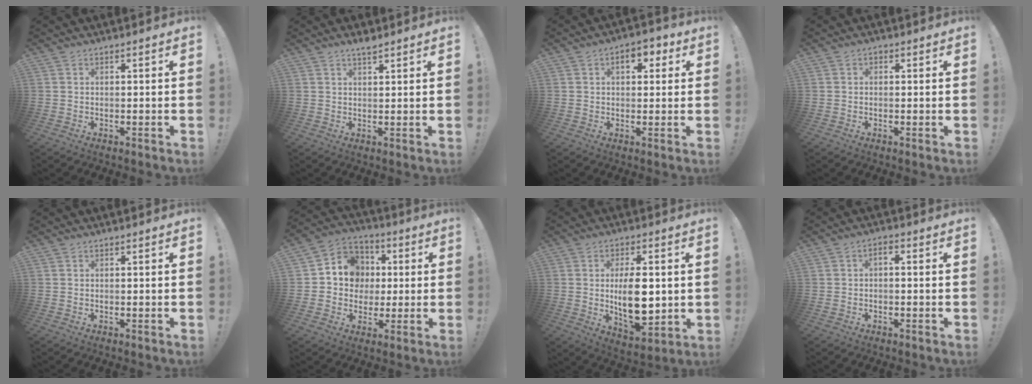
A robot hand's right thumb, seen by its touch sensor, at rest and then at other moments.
{"total": 2.5, "force": [2.1, 0.2, 1.3], "torque": [-0.021, -0.012, 0.036]}
{"total": 5.9, "force": [2.0, 3.5, 4.3], "torque": [-0.048, 0.001, 0.028]}
{"total": 0.6, "force": [0.0, 0.5, 0.4], "torque": [0.002, -0.001, -0.003]}
{"total": 0.0}
{"total": 11.3, "force": [0.6, 10.5, 4.0], "torque": [-0.050, 0.007, 0.023]}
{"total": 14.1, "force": [0.6, 6.8, 12.3], "torque": [-0.210, -0.011, 0.011]}
{"total": 1.6, "force": [-0.8, 0.6, 1.3], "torque": [-0.026, 0.010, -0.014]}